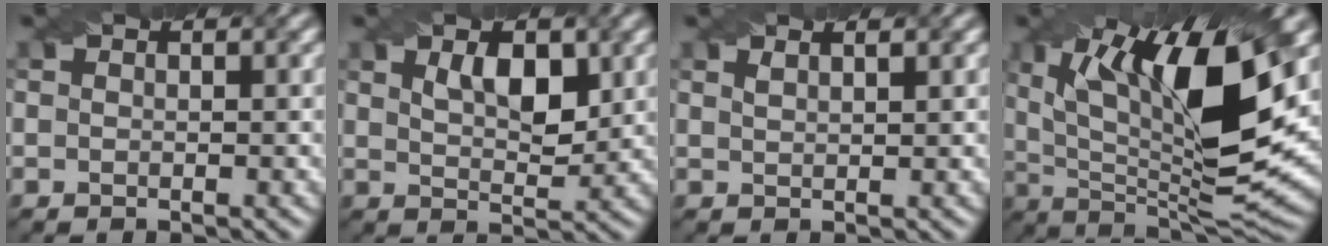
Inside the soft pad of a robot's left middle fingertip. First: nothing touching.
{"total": 3.9, "force": [1.6, 1.8, 3.1], "torque": [-0.054, -0.001, 0.030]}
{"total": 1.3, "force": [1.1, 0.4, 0.7], "torque": [-0.008, 0.001, 0.008]}
{"total": 15.1, "force": [4.8, 4.4, 13.6], "torque": [-0.232, -0.007, 0.084]}